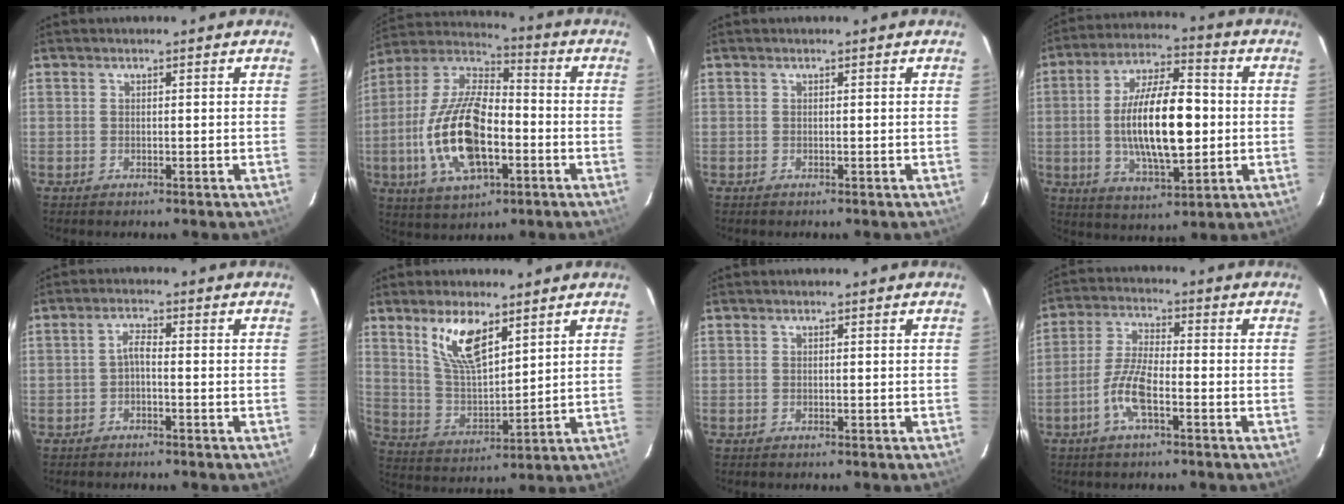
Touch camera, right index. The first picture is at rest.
{"total": 19.9, "force": [-5.0, 9.2, 16.9], "torque": [-0.351, -0.002, -0.091]}
{"total": 0.0}
{"total": 17.1, "force": [-1.0, 6.5, 15.9], "torque": [-0.289, 0.005, -0.013]}
{"total": 1.9, "force": [-0.9, 0.5, 1.6], "torque": [-0.034, 0.007, -0.019]}
{"total": 10.5, "force": [6.3, 4.0, 7.4], "torque": [-0.141, 0.002, 0.132]}
{"total": 0.0}
{"total": 7.6, "force": [-3.4, 1.9, 6.5], "torque": [-0.140, 0.003, -0.069]}